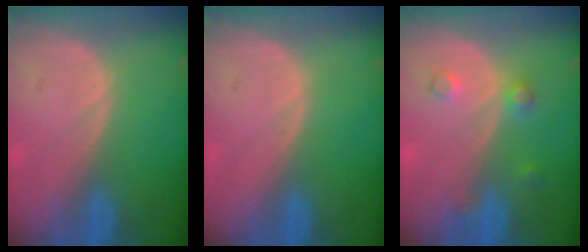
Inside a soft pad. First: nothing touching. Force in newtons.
{"total": 0.0}
{"total": 2.6, "press": 2.6, "slide": 0.3}